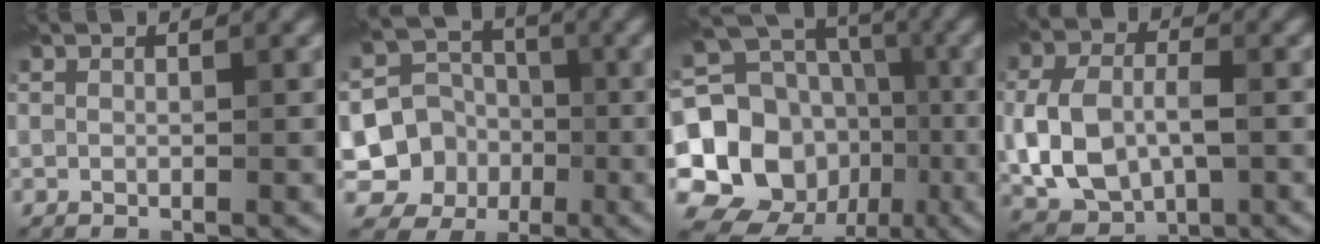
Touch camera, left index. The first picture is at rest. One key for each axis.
{"total": 6.7, "fx": -1.8, "fy": 6.2, "fz": 1.7, "tx": -0.017, "ty": -0.001, "tz": -0.057}
{"total": 17.4, "fx": -2.1, "fy": 15.3, "fz": 8.1, "tx": -0.181, "ty": 0.021, "tz": -0.058}
{"total": 8.1, "fx": -1.0, "fy": 5.3, "fz": 6.0, "tx": -0.132, "ty": -0.005, "tz": -0.018}